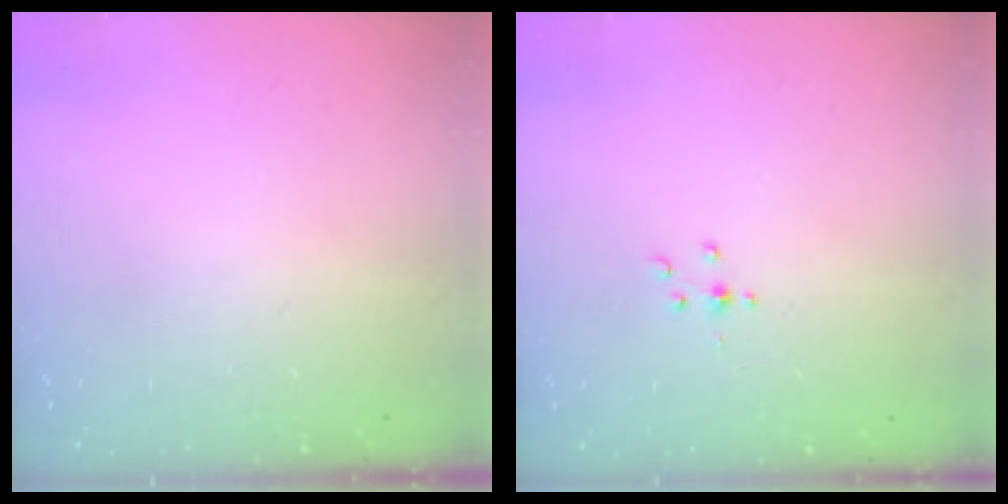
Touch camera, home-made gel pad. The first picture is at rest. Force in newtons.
{"total": 2.2, "press": 2.1, "slide": 0.5}